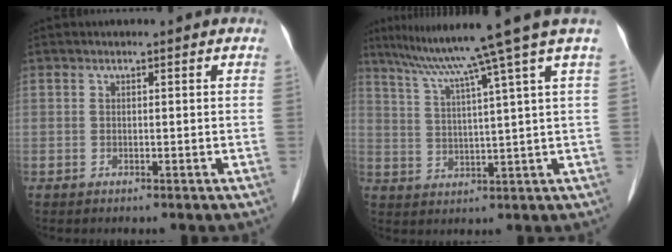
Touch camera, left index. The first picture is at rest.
{"total": 12.4, "force": [9.3, -3.2, 7.6], "torque": [-0.123, -0.006, 0.135]}